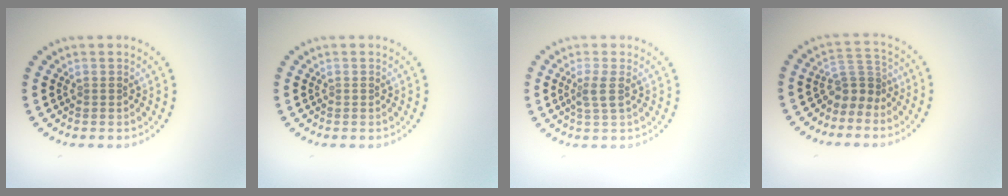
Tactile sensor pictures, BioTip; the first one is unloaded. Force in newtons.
{"total": 0.0}
{"total": 1.6, "press": 1.3, "slide": 0.9}
{"total": 2.6, "press": 1.8, "slide": 1.9}